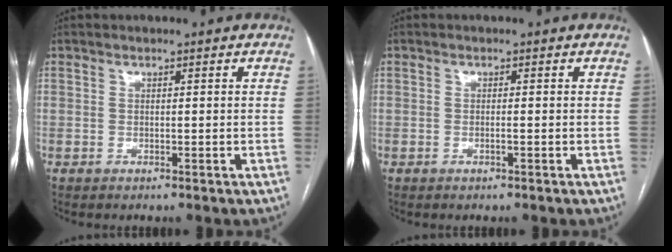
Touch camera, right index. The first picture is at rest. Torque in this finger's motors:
{"motor_torque": [-0.13, 0.14, -0.04, -0.01]}